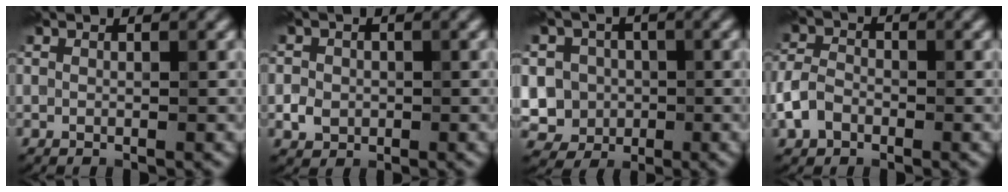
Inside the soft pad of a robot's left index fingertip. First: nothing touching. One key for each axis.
{"total": 1.8, "fx": -0.3, "fy": 1.6, "fz": 0.6, "tx": -0.003, "ty": -0.002, "tz": -0.011}
{"total": 7.4, "fx": -0.5, "fy": 7.0, "fz": 2.3, "tx": -0.044, "ty": 0.023, "tz": -0.036}
{"total": 3.0, "fx": -1.4, "fy": 2.2, "fz": 1.5, "tx": -0.032, "ty": 0.004, "tz": -0.037}